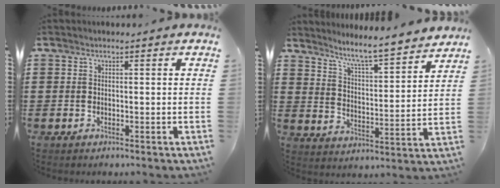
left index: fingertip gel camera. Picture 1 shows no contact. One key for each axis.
{"total": 6.4, "fx": 5.8, "fy": -0.4, "fz": 2.5, "tx": -0.074, "ty": -0.048, "tz": 0.094}